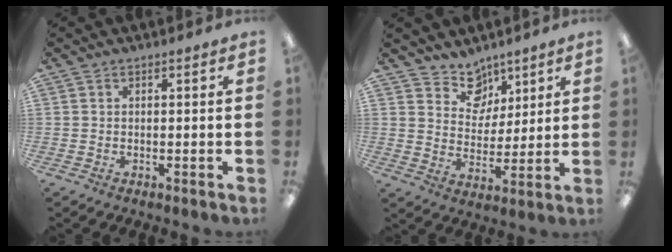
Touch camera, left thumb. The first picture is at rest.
{"total": 9.5, "force": [7.0, 6.3, 1.2], "torque": [-0.013, -0.059, 0.133]}